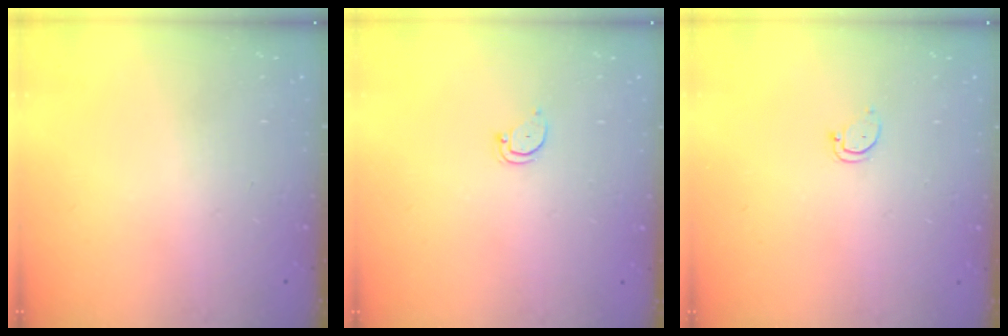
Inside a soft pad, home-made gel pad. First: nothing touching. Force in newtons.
{"total": 2.3, "press": 2.3, "slide": 0.2}
{"total": 2.9, "press": 2.9, "slide": 0.2}